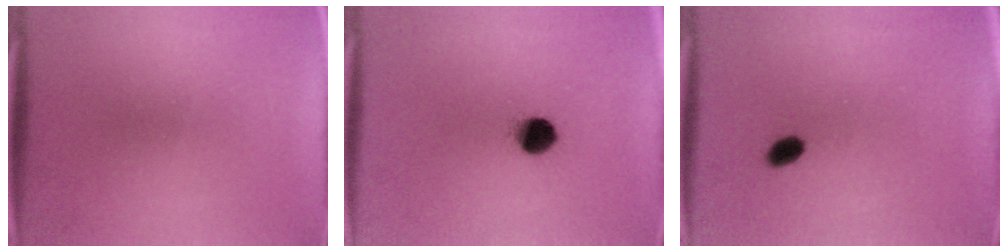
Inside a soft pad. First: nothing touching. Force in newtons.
{"total": 6.2}
{"total": 2.4}